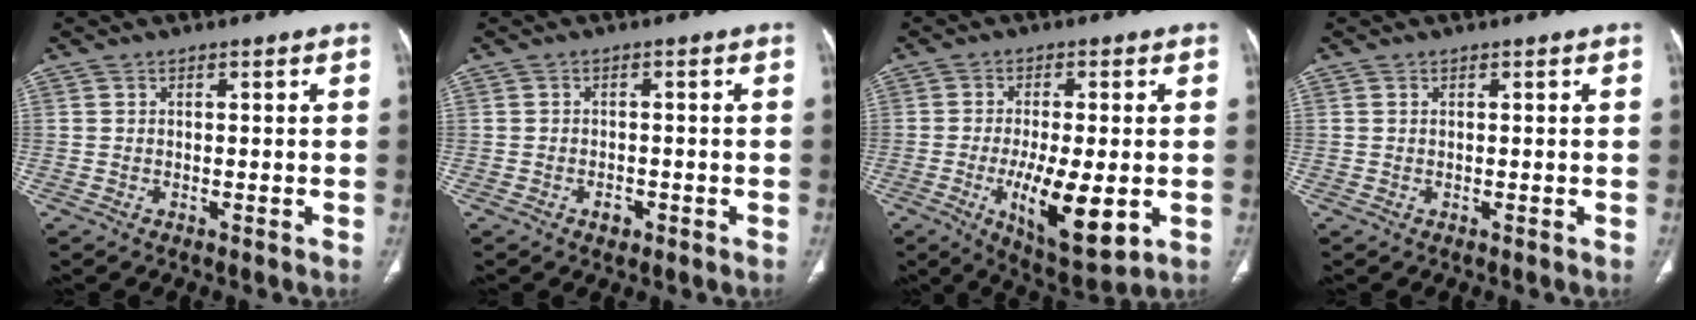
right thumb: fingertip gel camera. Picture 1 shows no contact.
{"total": 1.9, "force": [-1.0, 1.3, 1.0], "torque": [-0.010, 0.006, -0.011]}
{"total": 13.5, "force": [-3.1, 4.6, 12.3], "torque": [-0.195, -0.021, -0.041]}
{"total": 0.0}